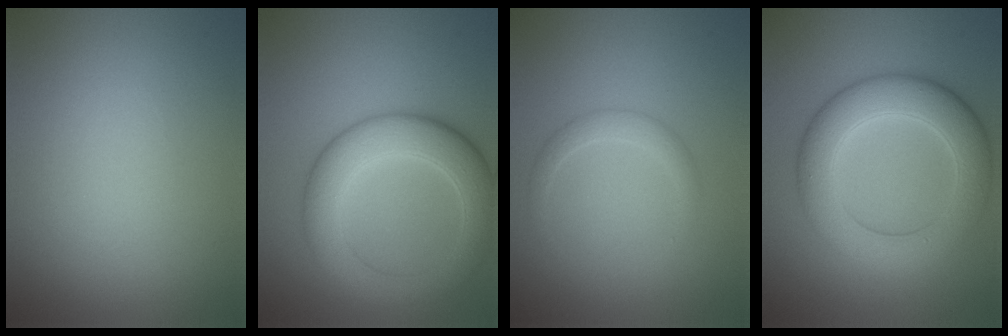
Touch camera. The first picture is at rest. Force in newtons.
{"total": 6.6, "press": 6.6, "slide": 0.1}
{"total": 1.4, "press": 1.4, "slide": 0.0}
{"total": 7.1, "press": 7.0, "slide": 0.1}